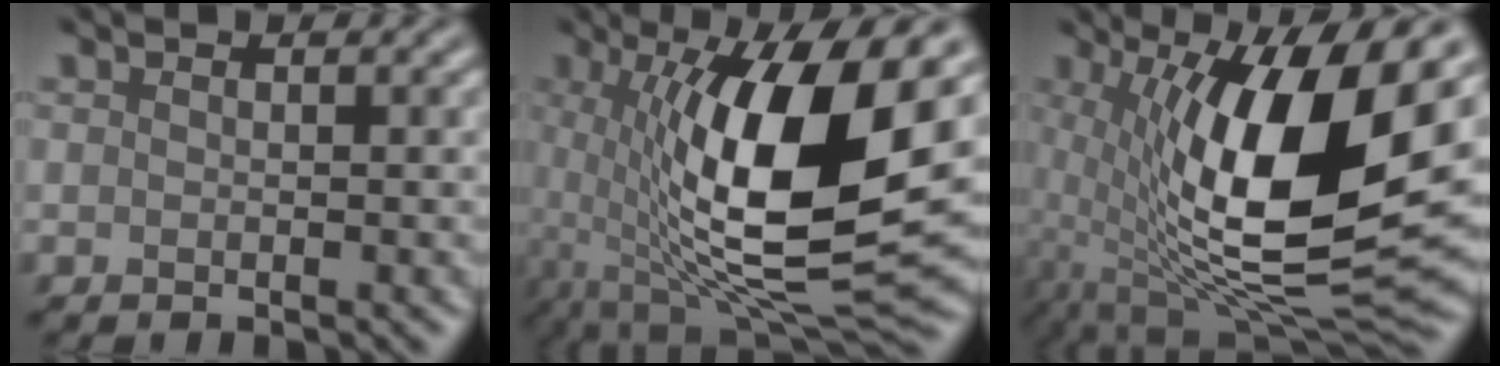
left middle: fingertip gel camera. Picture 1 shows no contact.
{"total": 13.9, "force": [1.2, 4.2, 13.2], "torque": [-0.223, -0.016, 0.022]}
{"total": 15.1, "force": [1.5, 5.2, 14.1], "torque": [-0.245, -0.020, 0.025]}